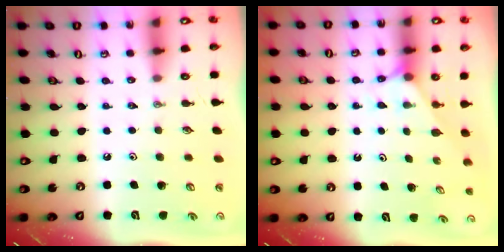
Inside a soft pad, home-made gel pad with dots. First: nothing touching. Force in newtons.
{"total": 2.8, "press": 2.8, "slide": 0.3}